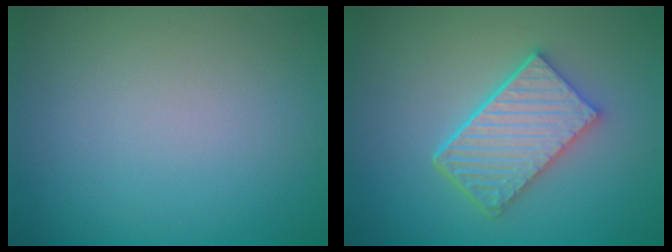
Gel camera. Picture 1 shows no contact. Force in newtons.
{"total": 5.6, "press": 4.2, "slide": 3.7}